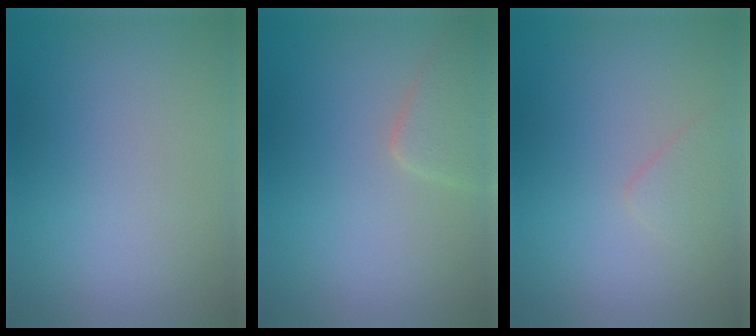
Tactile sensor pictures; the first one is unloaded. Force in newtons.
{"total": 2.4, "press": 2.4, "slide": 0.1}
{"total": 1.2, "press": 1.2, "slide": 0.1}